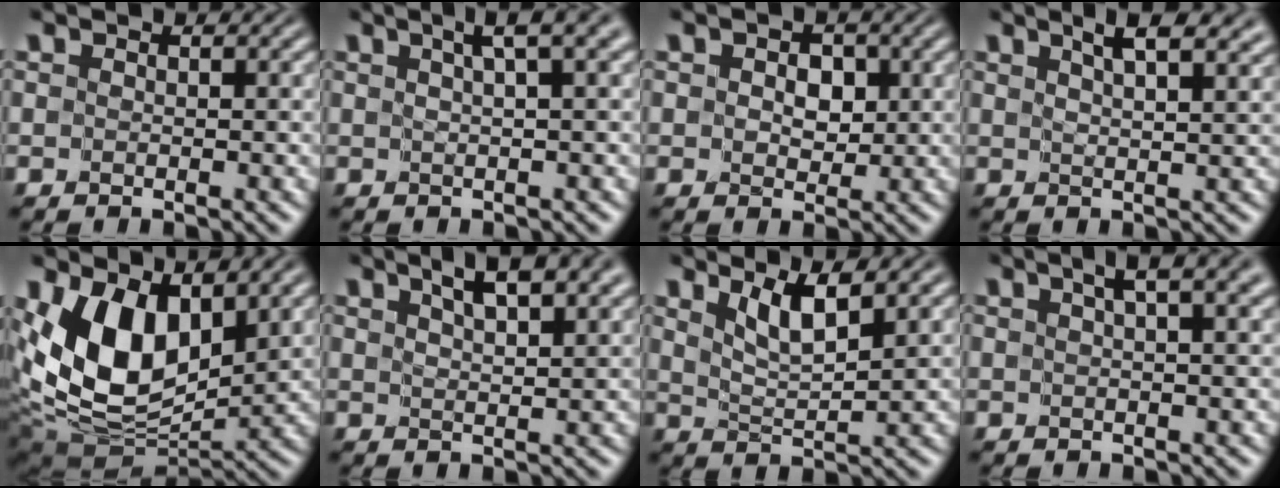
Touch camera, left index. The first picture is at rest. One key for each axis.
{"total": 3.7, "fx": 2.0, "fy": 0.4, "fz": 3.1, "tx": -0.036, "ty": 0.010, "tz": 0.029}
{"total": 2.4, "fx": 0.5, "fy": 1.7, "fz": 1.6, "tx": -0.025, "ty": -0.002, "tz": 0.008}
{"total": 5.9, "fx": 4.1, "fy": 1.9, "fz": 3.8, "tx": -0.024, "ty": 0.025, "tz": 0.034}
{"total": 11.0, "fx": 3.5, "fy": 6.2, "fz": 8.4, "tx": -0.153, "ty": -0.017, "tz": 0.061}
{"total": 6.8, "fx": 4.7, "fy": 2.1, "fz": 4.6, "tx": -0.045, "ty": 0.025, "tz": 0.047}
{"total": 3.2, "fx": 2.2, "fy": 0.5, "fz": 2.3, "tx": -0.043, "ty": -0.007, "tz": 0.044}
{"total": 4.7, "fx": 2.9, "fy": 1.1, "fz": 3.5, "tx": -0.038, "ty": 0.013, "tz": 0.031}